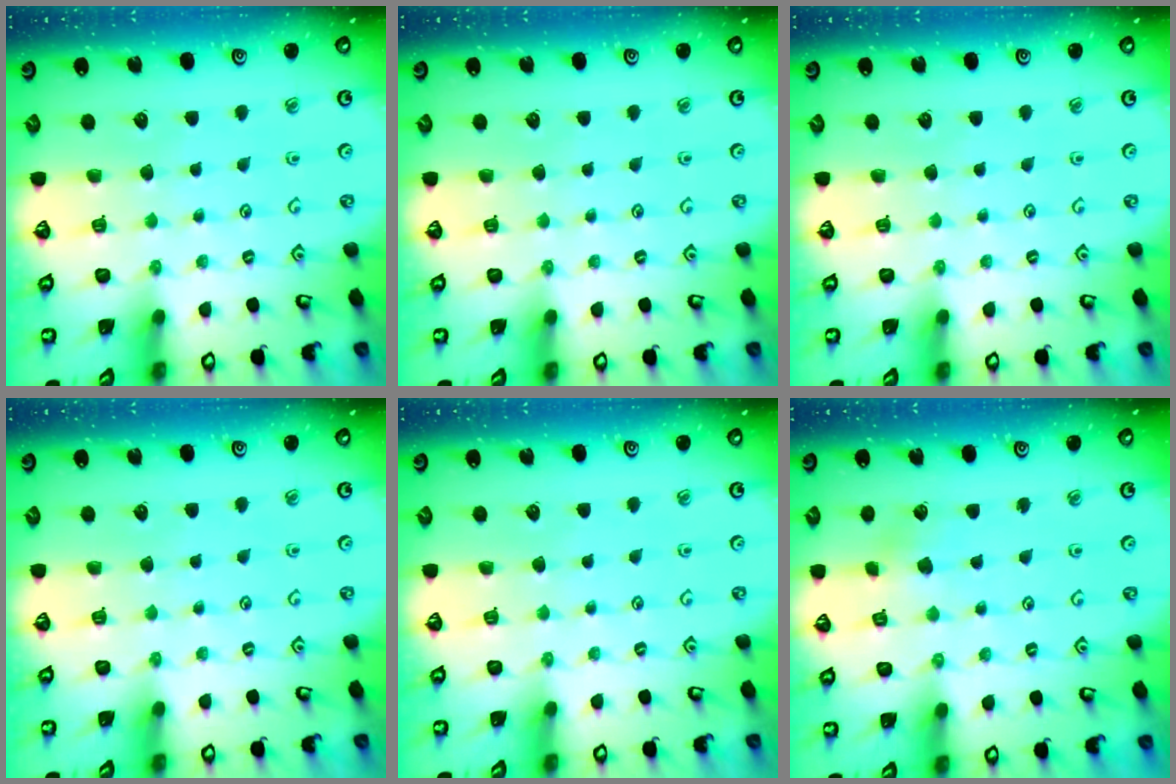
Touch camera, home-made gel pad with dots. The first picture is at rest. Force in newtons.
{"total": 0.0}
{"total": 0.0}
{"total": 0.0}
{"total": 0.0}
{"total": 3.1, "press": 3.1, "slide": 0.4}